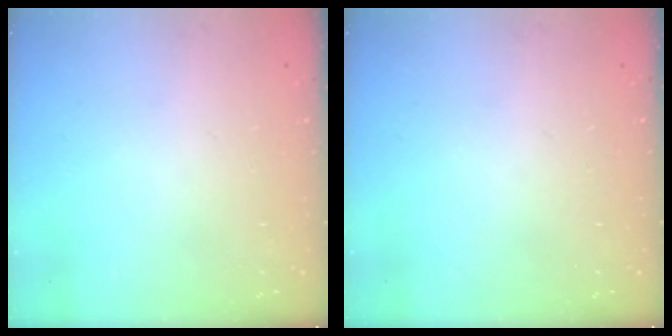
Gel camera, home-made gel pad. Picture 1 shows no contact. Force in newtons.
{"total": 0.0}